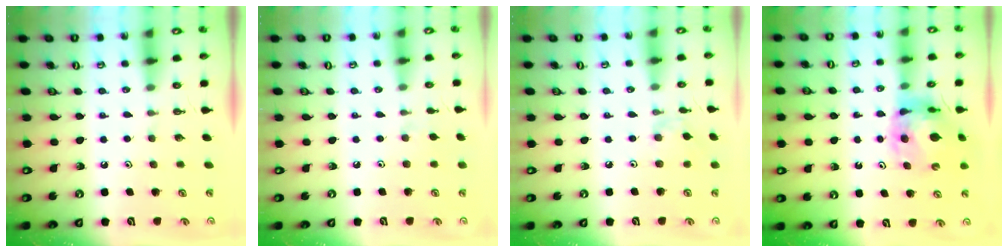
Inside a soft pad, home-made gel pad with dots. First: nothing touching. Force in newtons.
{"total": 2.2, "press": 2.1, "slide": 0.4}
{"total": 2.4, "press": 2.3, "slide": 0.5}
{"total": 12.2, "press": 12.1, "slide": 1.4}